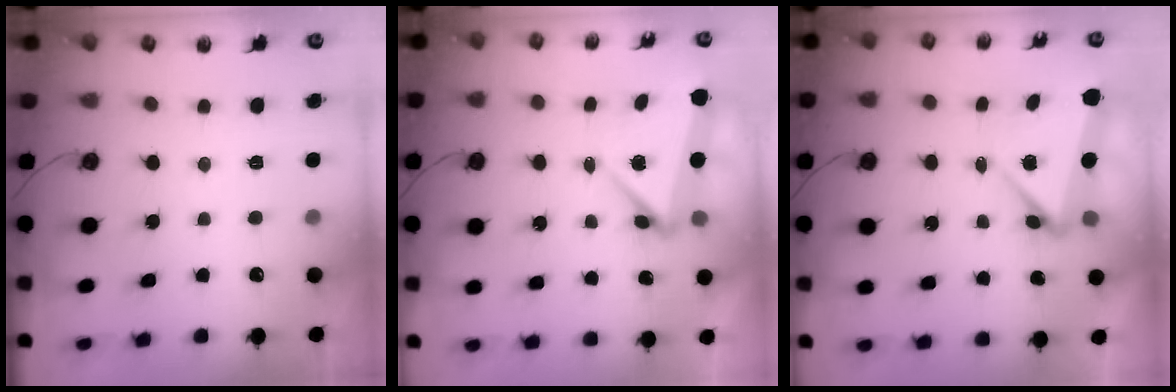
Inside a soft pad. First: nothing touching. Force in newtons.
{"total": 6.5, "press": 6.3, "slide": 1.5}
{"total": 6.2, "press": 6.2, "slide": 0.3}